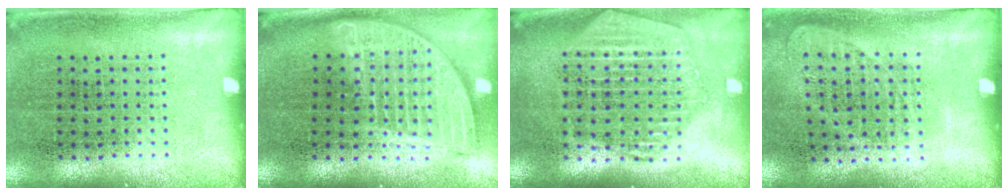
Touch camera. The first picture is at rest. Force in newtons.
{"total": 1.8, "press": 1.5, "slide": 1.0}
{"total": 2.3, "press": 2.0, "slide": 1.0}
{"total": 1.0, "press": 0.9, "slide": 0.3}